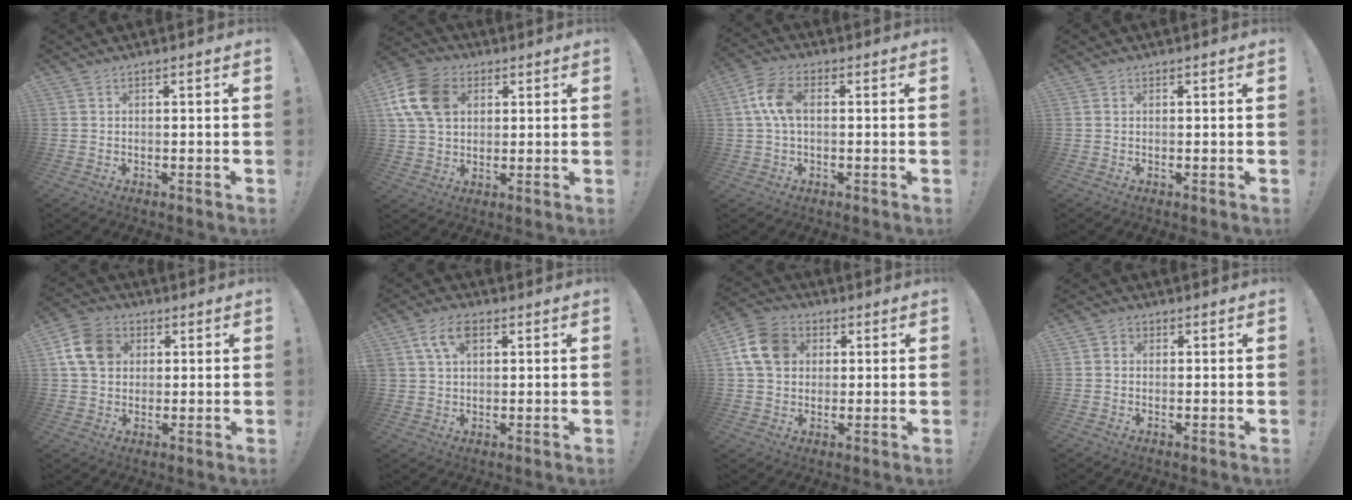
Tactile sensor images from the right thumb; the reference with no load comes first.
{"total": 14.6, "force": [4.5, 11.0, 8.5], "torque": [-0.151, -0.002, 0.093]}
{"total": 8.7, "force": [1.0, 5.1, 7.0], "torque": [-0.130, 0.010, 0.021]}
{"total": 0.6, "force": [0.4, 0.5, 0.0], "torque": [0.003, -0.001, 0.006]}
{"total": 11.7, "force": [3.4, 9.4, 6.1], "torque": [-0.097, 0.002, 0.071]}
{"total": 7.8, "force": [3.2, 4.9, 5.1], "torque": [-0.096, 0.008, 0.064]}
{"total": 12.5, "force": [3.3, 10.0, 6.6], "torque": [-0.113, 0.005, 0.072]}
{"total": 2.2, "force": [0.0, 2.1, 0.9], "torque": [-0.016, 0.007, 0.001]}